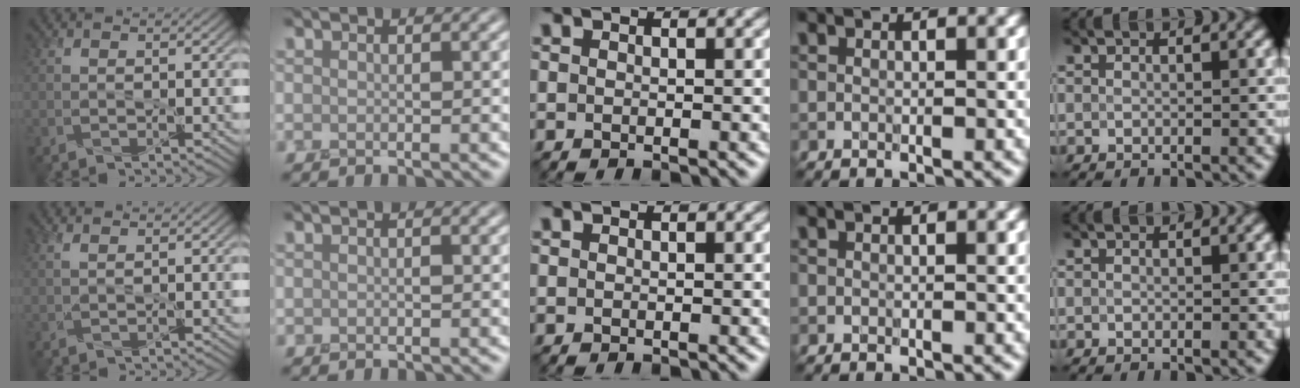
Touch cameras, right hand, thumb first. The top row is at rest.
{"thumb": {"total": 1.4, "force": [1.2, 0.2, 0.8], "torque": [-0.025, 0.003, 0.027]}, "index": {"total": 0.6, "force": [0.1, 0.3, 0.6], "torque": [-0.009, 0.001, 0.001]}}